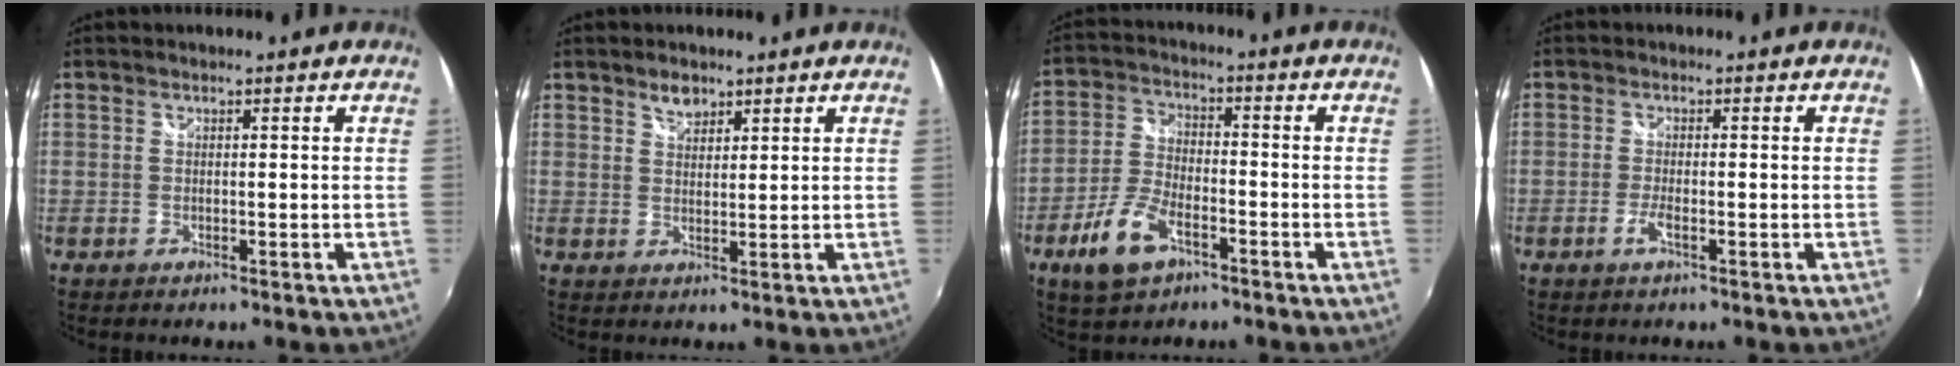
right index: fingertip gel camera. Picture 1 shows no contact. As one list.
[{"total": 2.9, "force": [2.2, 1.4, 1.1], "torque": [-0.014, 0.004, 0.038]}, {"total": 9.7, "force": [-5.4, 4.5, 6.7], "torque": [-0.150, -0.001, -0.099]}, {"total": 2.2, "force": [-1.1, 0.3, 1.8], "torque": [-0.043, -0.003, -0.023]}]